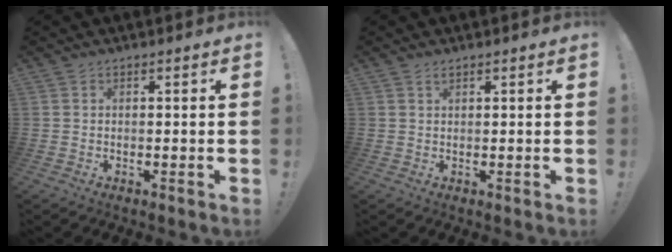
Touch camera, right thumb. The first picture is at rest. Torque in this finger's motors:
{"motor_torque": [0.25, 0.32, 0.30, -0.10, -0.01]}